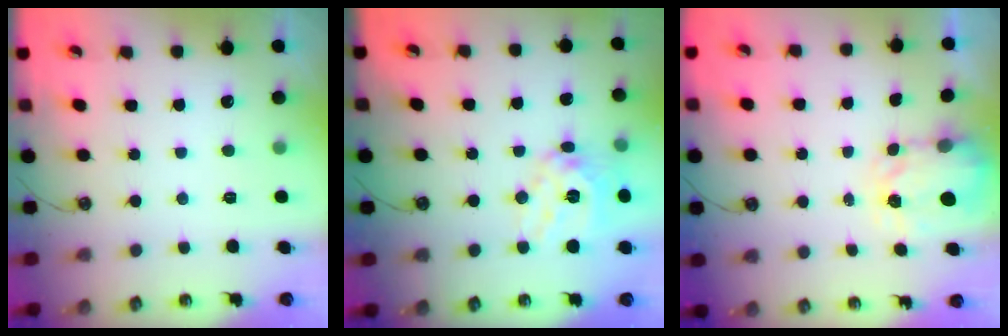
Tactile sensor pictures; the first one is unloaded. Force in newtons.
{"total": 13.7, "press": 13.5, "slide": 2.4}
{"total": 3.4, "press": 3.4, "slide": 0.5}